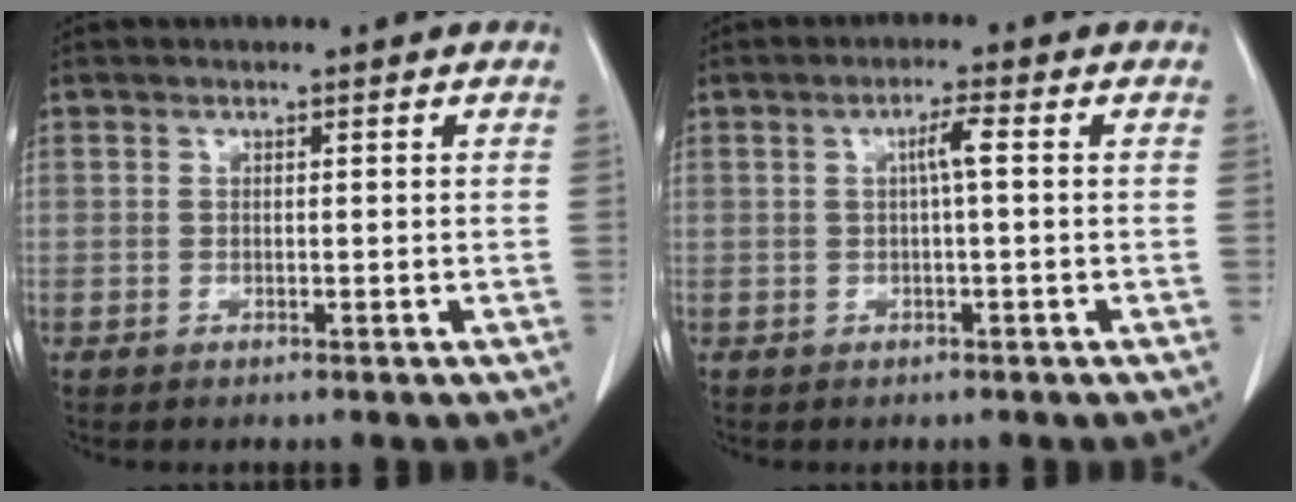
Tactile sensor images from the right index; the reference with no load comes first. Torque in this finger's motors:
{"motor_torque": [0.41, -0.03, 0.23, 0.06]}